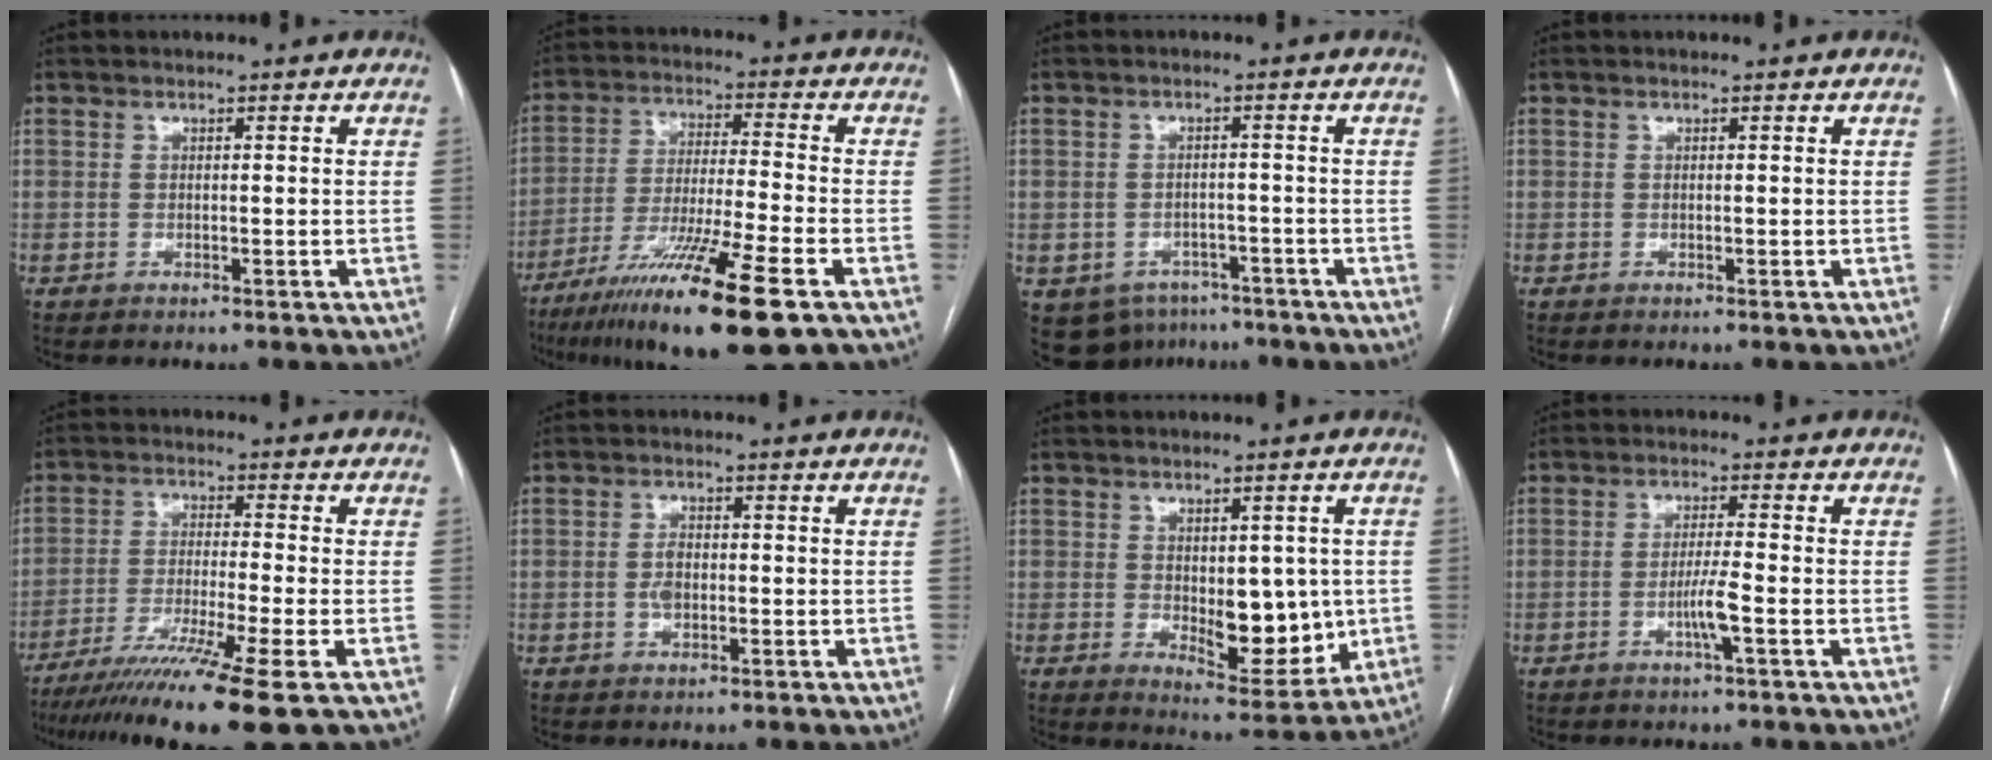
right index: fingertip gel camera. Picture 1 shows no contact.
{"total": 17.6, "force": [-10.5, 0.2, 14.2], "torque": [-0.241, -0.048, -0.183]}
{"total": 9.4, "force": [-5.5, 7.2, 2.4], "torque": [-0.052, 0.006, -0.068]}
{"total": 0.0}
{"total": 14.0, "force": [-9.6, -1.8, 10.0], "torque": [-0.173, -0.045, -0.159]}
{"total": 2.5, "force": [-0.4, 1.4, 2.0], "torque": [-0.041, 0.001, -0.007]}
{"total": 9.5, "force": [-0.4, 4.4, 8.5], "torque": [-0.109, -0.007, 0.012]}
{"total": 3.8, "force": [-1.4, -0.4, 3.5], "torque": [-0.065, -0.005, -0.028]}